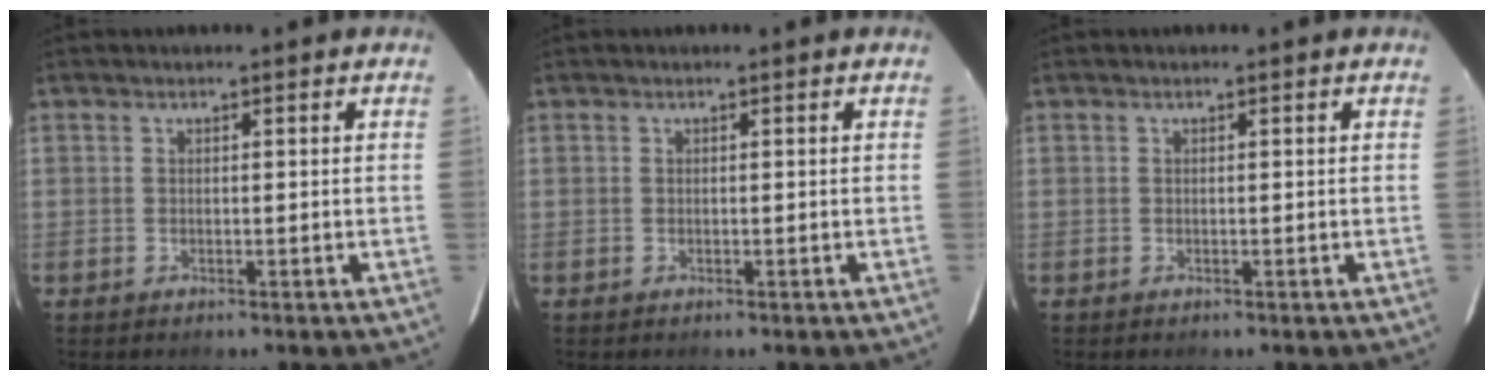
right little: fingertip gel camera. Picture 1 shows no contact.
{"total": 0.0}
{"total": 0.0}